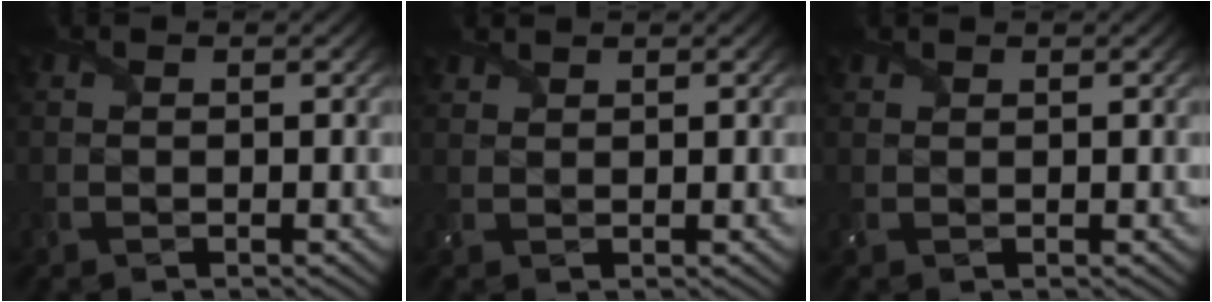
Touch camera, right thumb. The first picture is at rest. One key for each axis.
{"total": 1.7, "fx": 1.6, "fy": 0.6, "fz": 0.4, "tx": -0.014, "ty": 0.003, "tz": 0.035}
{"total": 1.1, "fx": 1.0, "fy": 0.4, "fz": 0.2, "tx": -0.013, "ty": 0.004, "tz": 0.025}